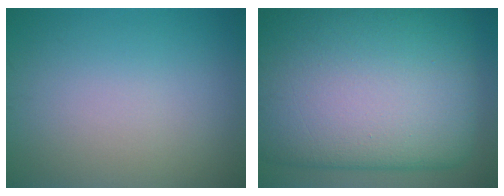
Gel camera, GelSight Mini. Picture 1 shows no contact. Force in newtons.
{"total": 22.9, "press": 22.9, "slide": 0.5}